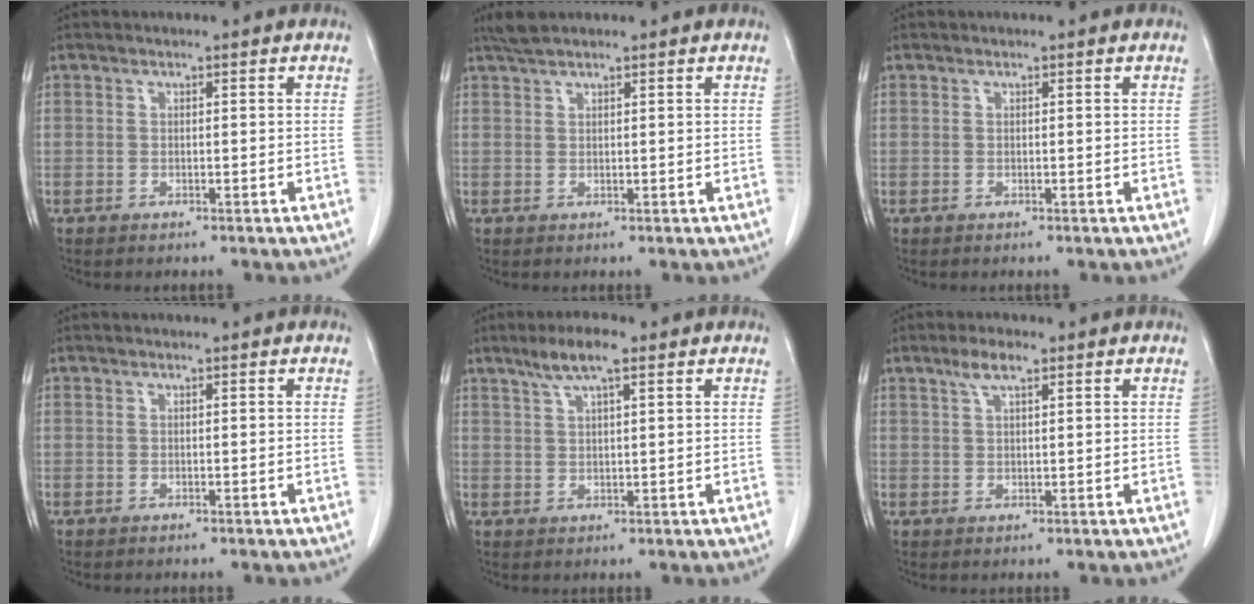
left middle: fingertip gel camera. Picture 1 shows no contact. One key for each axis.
{"total": 2.3, "fx": 2.1, "fy": 0.2, "fz": 1.0, "tx": -0.025, "ty": 0.012, "tz": 0.043}
{"total": 0.0}
{"total": 0.0}
{"total": 5.3, "fx": 3.5, "fy": 0.7, "fz": 4.0, "tx": -0.080, "ty": 0.009, "tz": 0.063}
{"total": 3.3, "fx": 2.1, "fy": 0.8, "fz": 2.4, "tx": -0.053, "ty": 0.007, "tz": 0.042}